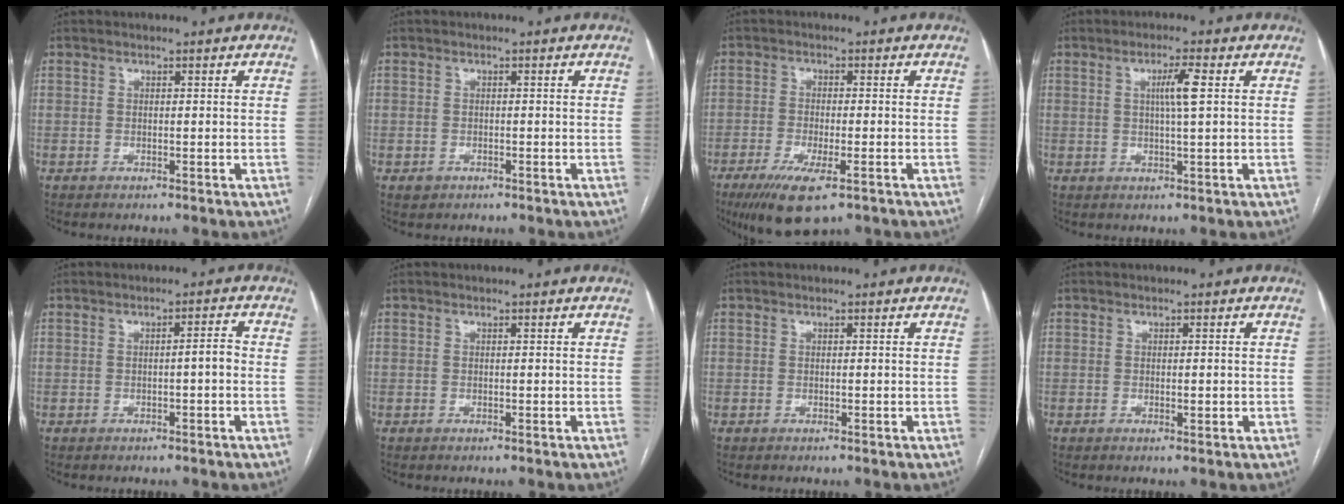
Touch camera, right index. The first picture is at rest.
{"total": 1.3, "force": [-0.7, 1.1, 0.2], "torque": [-0.004, 0.003, -0.007]}
{"total": 8.8, "force": [-5.3, 2.1, 6.7], "torque": [-0.120, -0.021, -0.086]}
{"total": 3.9, "force": [0.9, -0.3, 3.8], "torque": [-0.068, 0.001, 0.015]}
{"total": 2.0, "force": [-0.5, 0.2, 1.9], "torque": [-0.024, 0.005, -0.009]}
{"total": 0.0}
{"total": 0.0}
{"total": 1.1, "force": [-0.2, 0.3, 1.0], "torque": [-0.016, -0.003, -0.001]}